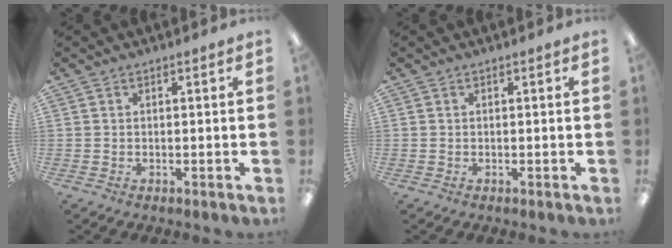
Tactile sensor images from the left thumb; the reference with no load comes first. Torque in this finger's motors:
{"motor_torque": [0.00, 0.00, 0.00, 0.01, 0.01]}